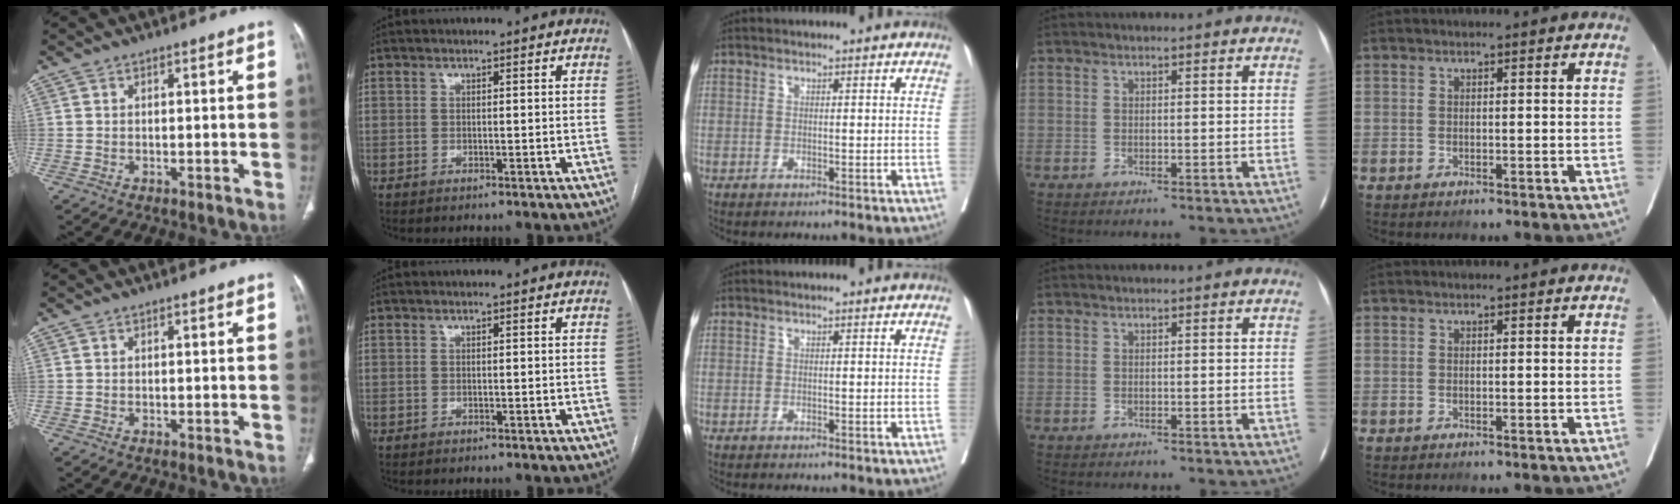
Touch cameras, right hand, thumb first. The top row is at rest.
{}